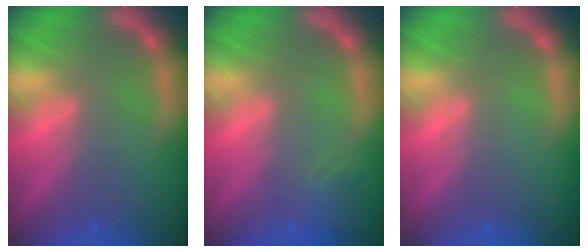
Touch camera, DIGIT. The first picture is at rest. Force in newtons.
{"total": 1.9}
{"total": 0.0}